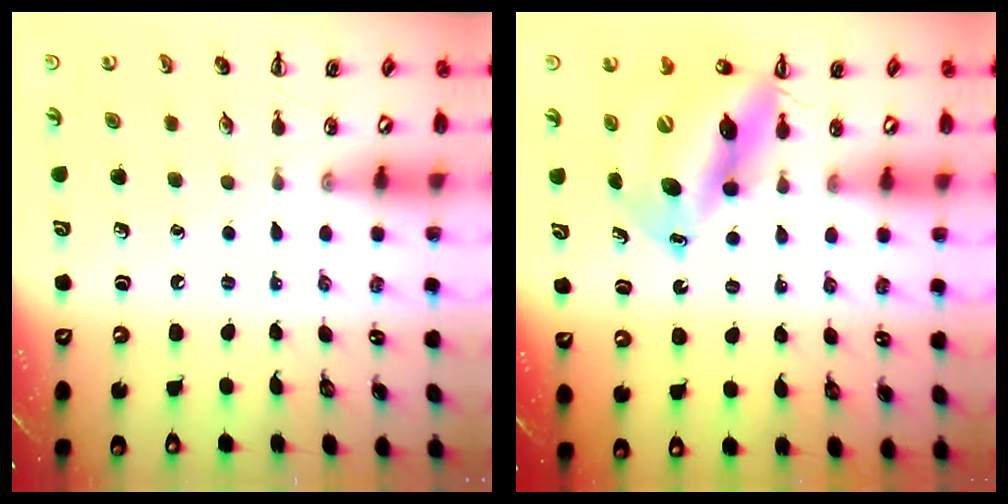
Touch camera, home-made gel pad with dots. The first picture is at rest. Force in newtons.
{"total": 15.3, "press": 14.5, "slide": 4.7}